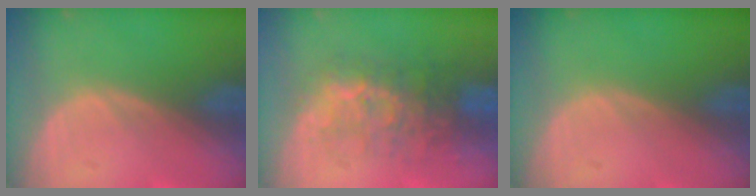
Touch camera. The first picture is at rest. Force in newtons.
{"total": 8.7, "press": 8.1, "slide": 3.1}
{"total": 0.0}